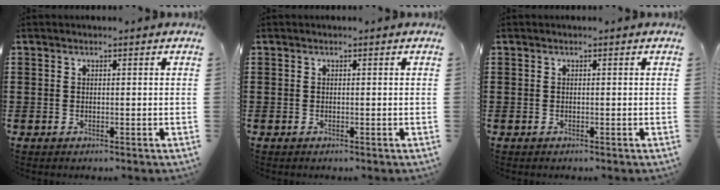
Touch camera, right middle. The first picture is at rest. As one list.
[{"total": 0.0}, {"total": 0.0}]